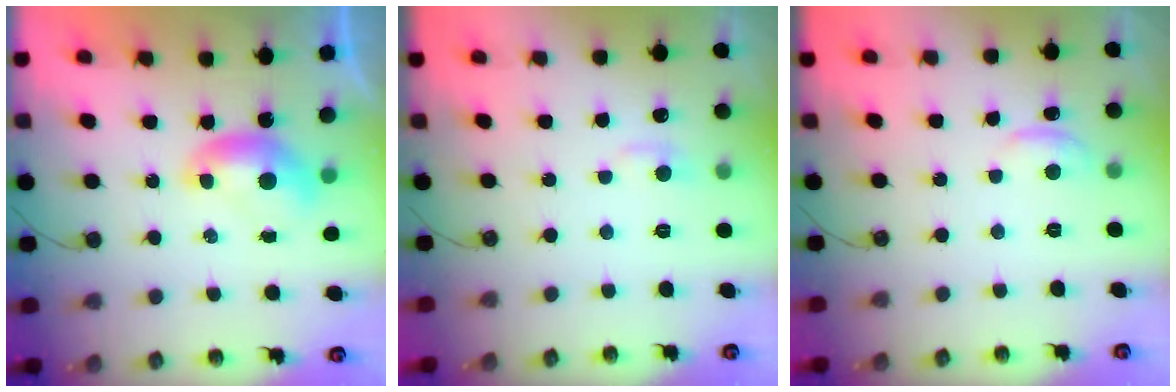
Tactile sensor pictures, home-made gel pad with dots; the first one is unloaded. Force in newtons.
{"total": 1.6, "press": 1.4, "slide": 0.7}
{"total": 1.4, "press": 1.0, "slide": 1.0}